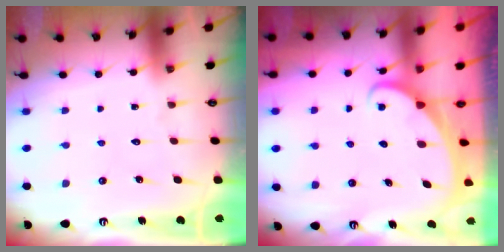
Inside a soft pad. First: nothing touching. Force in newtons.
{"total": 1.9, "press": 1.9, "slide": 0.1}